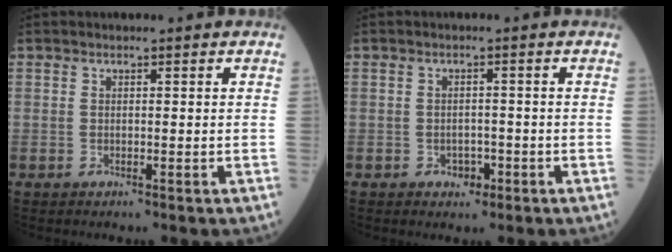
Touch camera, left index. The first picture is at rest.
{"total": 2.1, "force": [-1.1, 1.6, 1.0], "torque": [-0.013, 0.005, -0.010]}